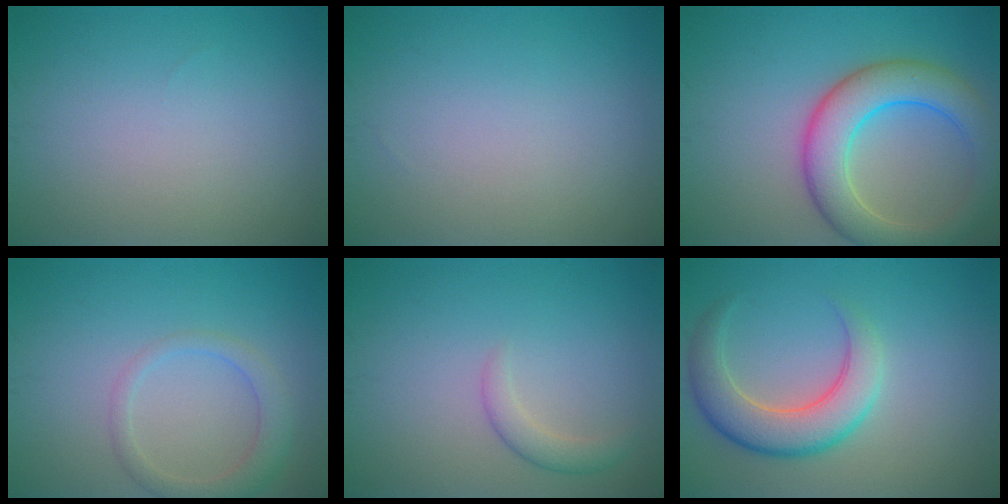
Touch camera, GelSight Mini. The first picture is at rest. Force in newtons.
{"total": 0.0}
{"total": 7.2, "press": 7.2, "slide": 0.5}
{"total": 2.6, "press": 2.6, "slide": 0.1}
{"total": 1.8, "press": 1.8, "slide": 0.0}
{"total": 5.5, "press": 5.5, "slide": 0.4}